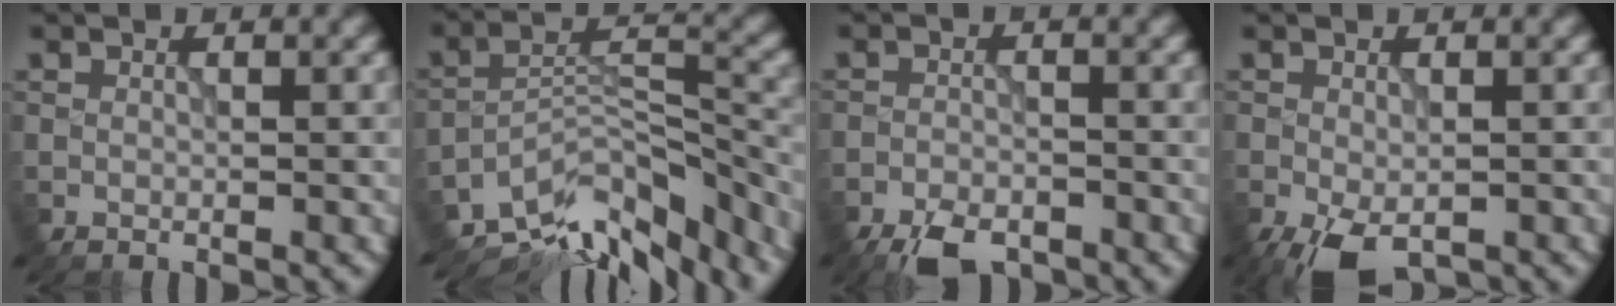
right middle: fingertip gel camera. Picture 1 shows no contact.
{"total": 11.4, "force": [-9.8, 3.2, 4.9], "torque": [-0.083, 0.009, -0.158]}
{"total": 4.0, "force": [-3.3, 1.4, 1.8], "torque": [-0.025, -0.010, -0.062]}
{"total": 4.7, "force": [-2.5, 2.3, 3.3], "torque": [-0.066, -0.019, -0.037]}